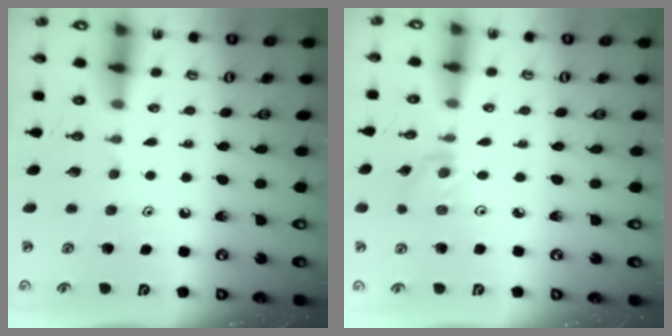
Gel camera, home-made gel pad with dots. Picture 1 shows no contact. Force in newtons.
{"total": 0.9, "press": 0.9, "slide": 0.2}